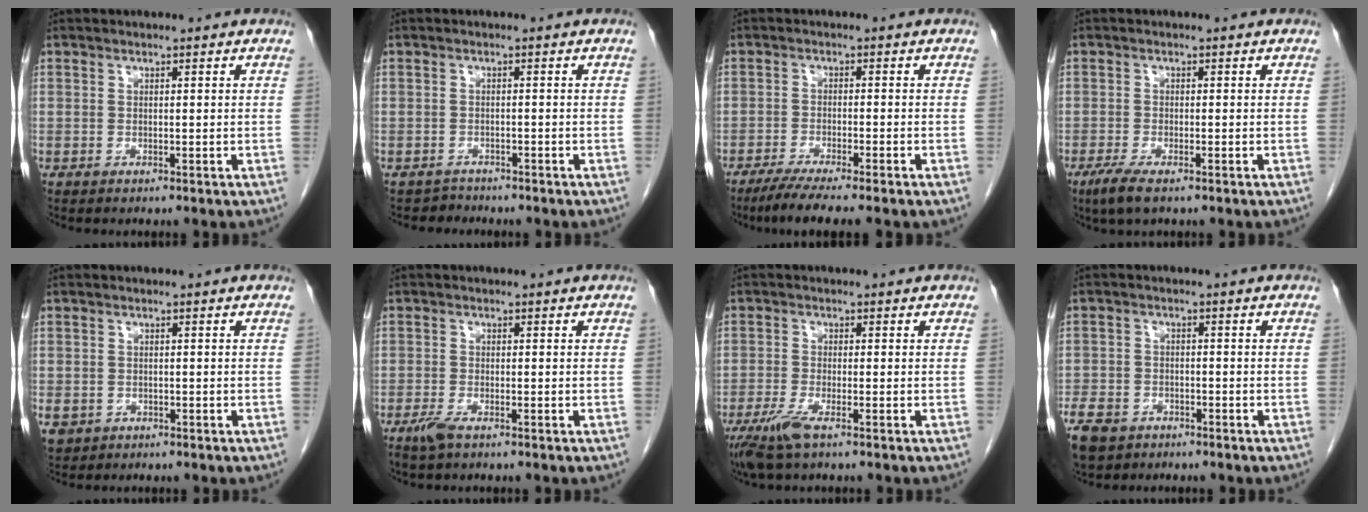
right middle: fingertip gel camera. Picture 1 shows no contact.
{"total": 1.6, "force": [-1.3, 0.5, -0.8], "torque": [0.015, -0.001, -0.024]}
{"total": 6.5, "force": [-5.0, -0.3, 4.1], "torque": [-0.061, -0.015, -0.082]}
{"total": 3.7, "force": [-2.3, 0.7, 2.7], "torque": [-0.057, -0.010, -0.044]}
{"total": 4.0, "force": [-1.8, 3.3, 1.0], "torque": [-0.024, 0.000, -0.025]}
{"total": 2.2, "force": [-1.5, 0.5, 1.6], "torque": [-0.039, -0.005, -0.030]}
{"total": 4.5, "force": [-2.9, 0.5, 3.4], "torque": [-0.078, -0.015, -0.057]}
{"total": 8.4, "force": [-5.6, 5.5, 3.1], "torque": [-0.079, -0.002, -0.093]}